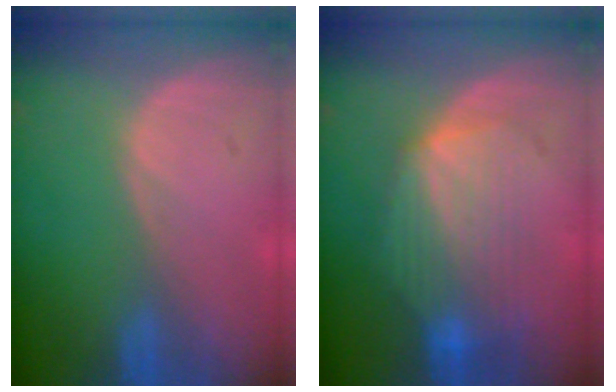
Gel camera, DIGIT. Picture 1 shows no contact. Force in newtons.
{"total": 7.9, "press": 7.5, "slide": 2.3}